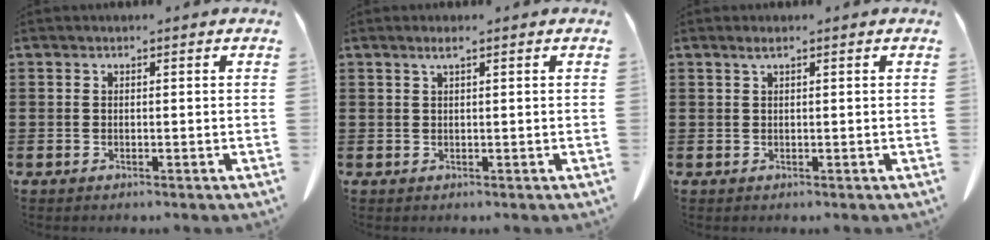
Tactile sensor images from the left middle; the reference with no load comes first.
{"total": 1.2, "force": [0.6, 0.0, 1.1], "torque": [-0.021, 0.000, 0.011]}
{"total": 1.0, "force": [0.5, 0.0, 0.8], "torque": [-0.017, 0.001, 0.009]}